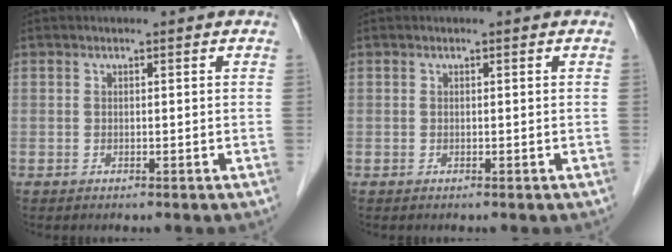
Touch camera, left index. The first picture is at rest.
{"total": 0.0}